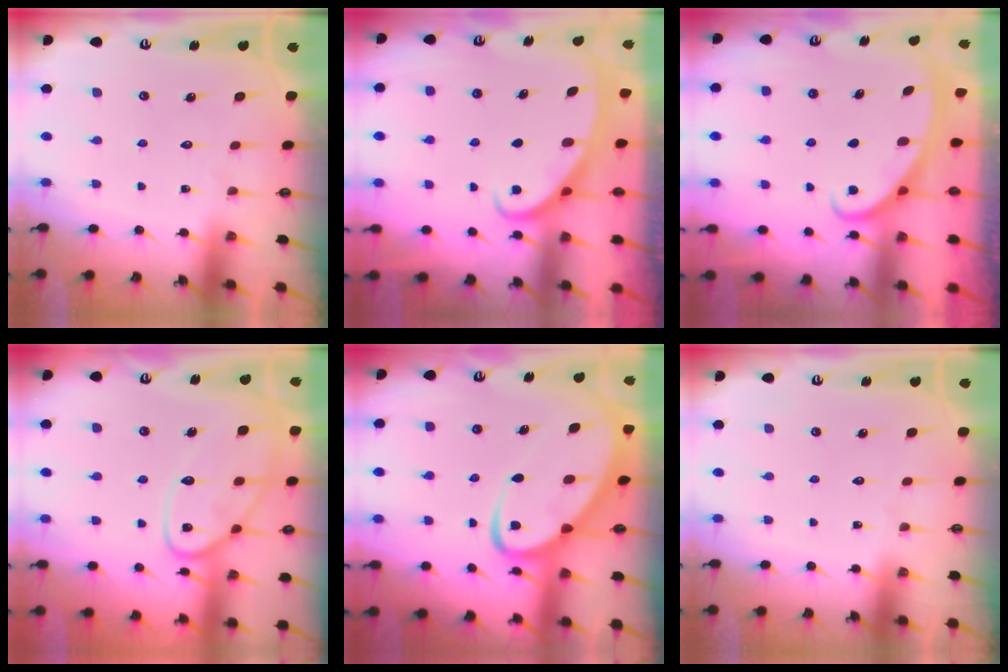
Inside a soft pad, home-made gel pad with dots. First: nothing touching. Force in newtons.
{"total": 2.6, "press": 2.6, "slide": 0.4}
{"total": 2.8, "press": 2.8, "slide": 0.4}
{"total": 13.8, "press": 13.8, "slide": 1.2}
{"total": 10.0, "press": 9.9, "slide": 0.9}
{"total": 0.0}